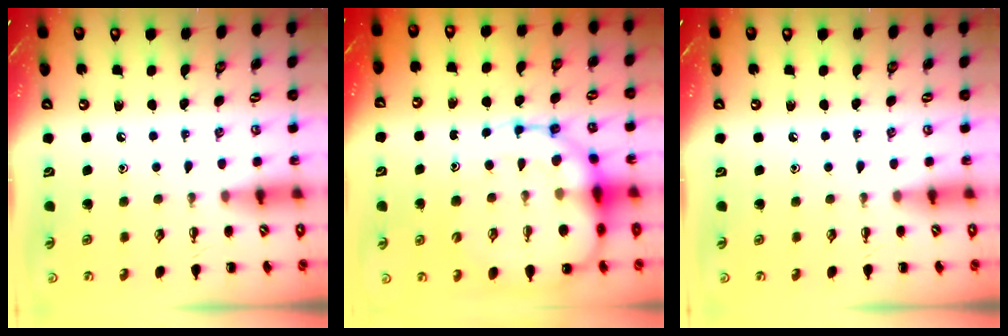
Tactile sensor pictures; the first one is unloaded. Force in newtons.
{"total": 20.6, "press": 20.2, "slide": 4.4}
{"total": 0.0}